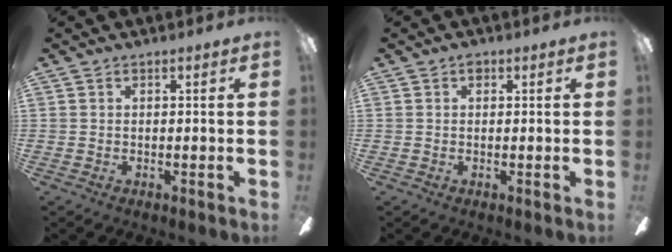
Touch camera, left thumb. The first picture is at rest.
{"total": 1.1, "force": [0.5, 0.7, 0.7], "torque": [-0.007, 0.001, 0.006]}